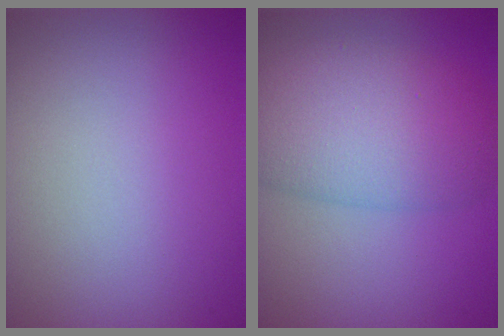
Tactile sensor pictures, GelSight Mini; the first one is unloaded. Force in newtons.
{"total": 7.7, "press": 7.7, "slide": 0.4}